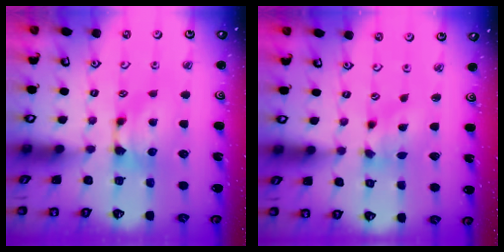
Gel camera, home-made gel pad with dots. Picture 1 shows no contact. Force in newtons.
{"total": 1.9, "press": 1.4, "slide": 1.3}